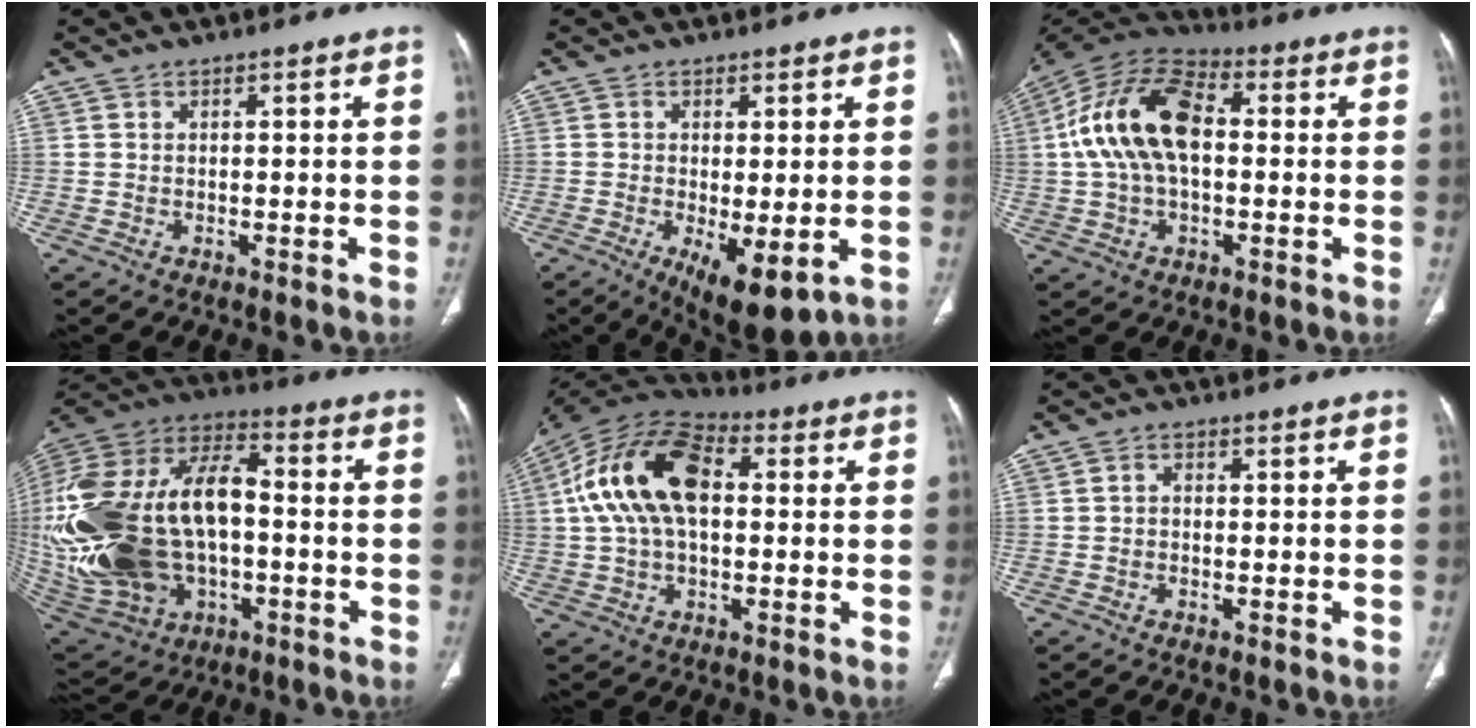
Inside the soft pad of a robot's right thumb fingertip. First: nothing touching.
{"total": 9.3, "force": [-2.6, 3.4, 8.2], "torque": [-0.130, -0.020, -0.030]}
{"total": 16.7, "force": [1.5, 9.5, 13.6], "torque": [-0.260, 0.035, 0.019]}
{"total": 38.4, "force": [-2.5, 23.8, 30.0], "torque": [-0.728, 0.016, -0.030]}
{"total": 17.8, "force": [2.7, 10.3, 14.2], "torque": [-0.268, 0.032, 0.041]}
{"total": 1.1, "force": [-0.1, 0.9, 0.6], "torque": [-0.005, 0.003, -0.006]}